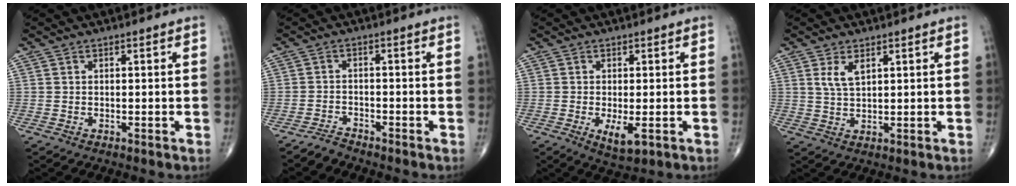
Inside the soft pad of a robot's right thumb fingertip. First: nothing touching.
{"total": 2.3, "force": [-2.2, 0.3, 0.1], "torque": [-0.002, 0.001, -0.045]}
{"total": 4.7, "force": [-1.3, 1.7, 4.1], "torque": [-0.072, -0.012, -0.016]}
{"total": 3.6, "force": [1.7, 1.7, 2.8], "torque": [-0.051, -0.007, 0.037]}